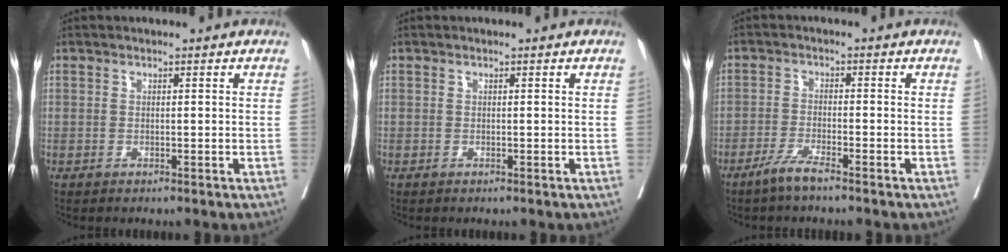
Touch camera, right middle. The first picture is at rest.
{"total": 0.0}
{"total": 3.6, "force": [-2.8, -0.3, 2.3], "torque": [-0.047, -0.006, -0.057]}